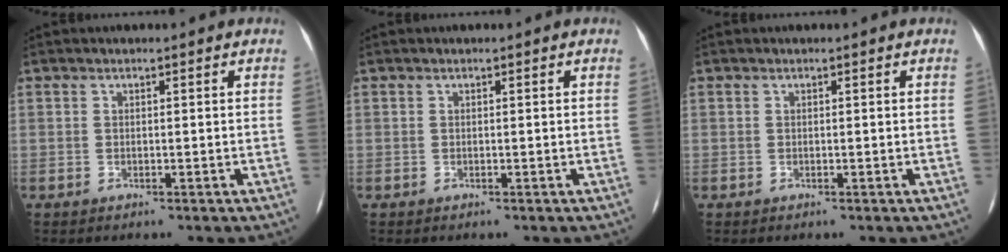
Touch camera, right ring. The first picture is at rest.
{"total": 0.0}
{"total": 0.0}